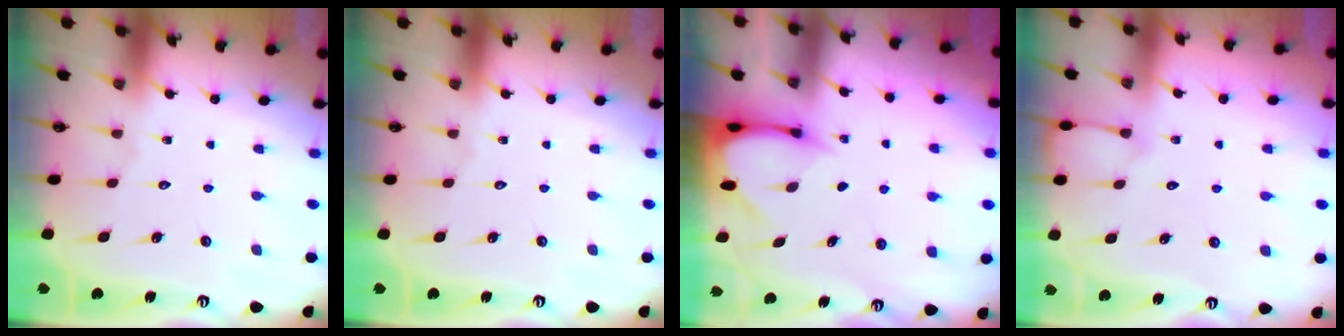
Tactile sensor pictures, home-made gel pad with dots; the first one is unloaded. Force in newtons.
{"total": 0.0}
{"total": 3.2, "press": 3.2, "slide": 0.3}
{"total": 3.5, "press": 3.5, "slide": 0.5}